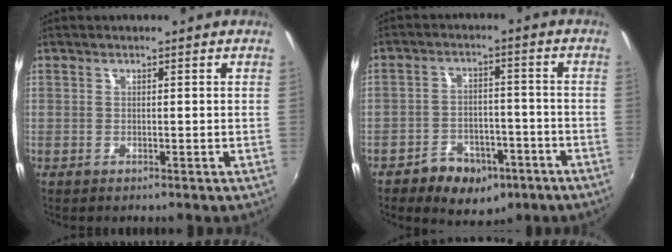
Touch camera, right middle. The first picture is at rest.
{"total": 10.9, "force": [-6.8, 6.9, 5.1], "torque": [-0.114, 0.012, -0.086]}